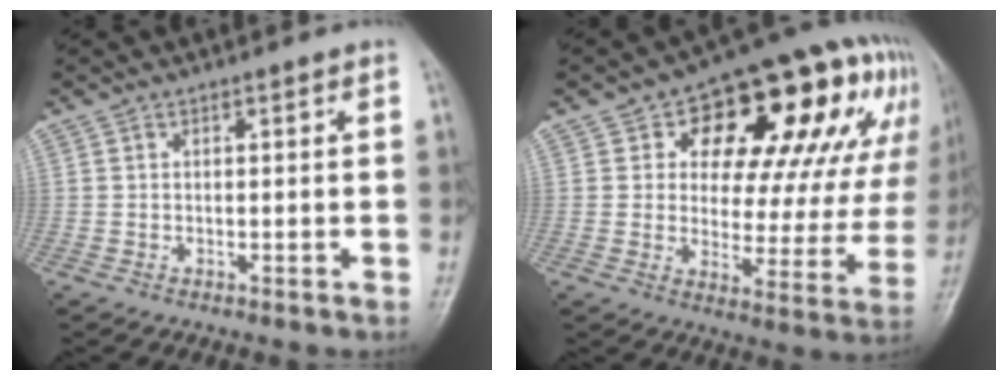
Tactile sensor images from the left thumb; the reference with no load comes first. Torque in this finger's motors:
{"motor_torque": [0.31, 1.38, 0.81, 0.20, 0.10]}